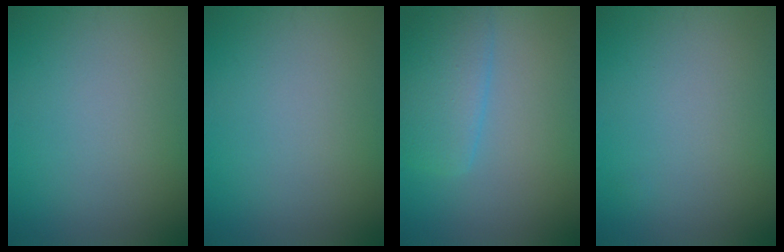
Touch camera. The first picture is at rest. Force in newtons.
{"total": 0.0}
{"total": 4.1, "press": 4.1, "slide": 0.2}
{"total": 0.0}